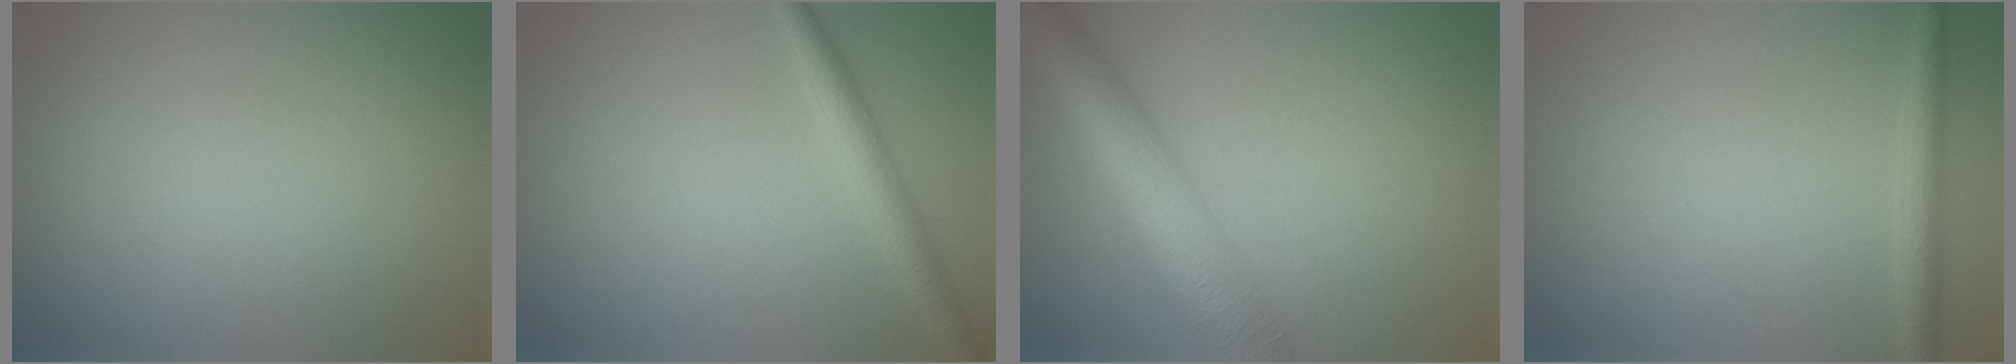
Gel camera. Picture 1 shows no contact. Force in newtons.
{"total": 2.6, "press": 2.6, "slide": 0.1}
{"total": 8.1, "press": 8.0, "slide": 0.3}
{"total": 2.0, "press": 2.0, "slide": 0.1}